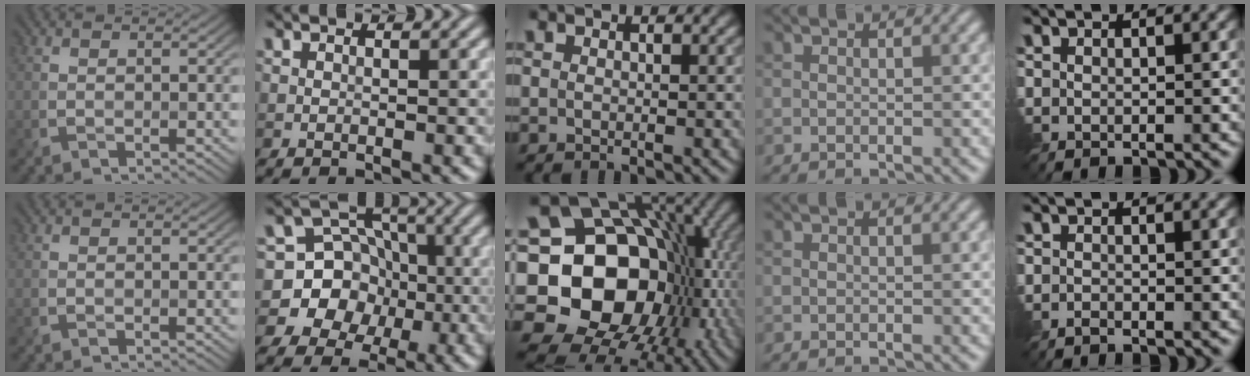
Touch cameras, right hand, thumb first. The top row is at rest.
{"index": {"total": 9.0, "force": [-1.7, 8.6, 2.4], "torque": [-0.039, 0.027, -0.052]}, "middle": {"total": 19.2, "force": [-1.9, 15.0, 11.9], "torque": [-0.189, -0.007, -0.030]}, "little": {"total": 0.8, "force": [-0.8, 0.2, 0.1], "torque": [0.000, -0.003, -0.020]}}